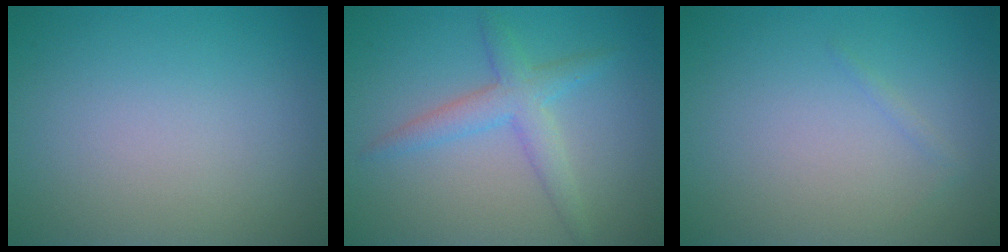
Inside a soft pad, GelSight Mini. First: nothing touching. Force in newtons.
{"total": 3.1, "press": 3.1, "slide": 0.2}
{"total": 0.5, "press": 0.5, "slide": 0.0}